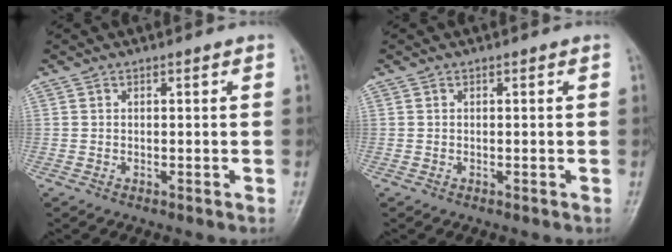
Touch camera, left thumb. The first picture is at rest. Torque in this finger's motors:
{"motor_torque": [0.06, 0.01, -0.05, -0.09, 0.00]}